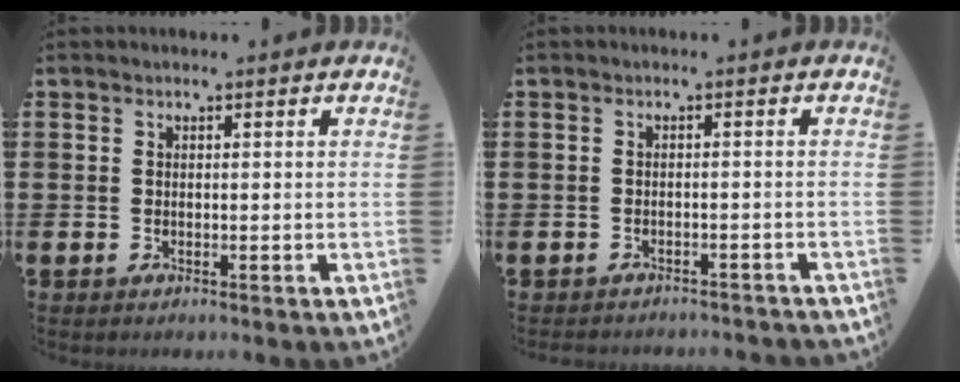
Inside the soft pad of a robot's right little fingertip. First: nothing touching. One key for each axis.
{"total": 1.2, "fx": -1.2, "fy": 0.0, "fz": -0.1, "tx": -0.001, "ty": 0.003, "tz": -0.026}